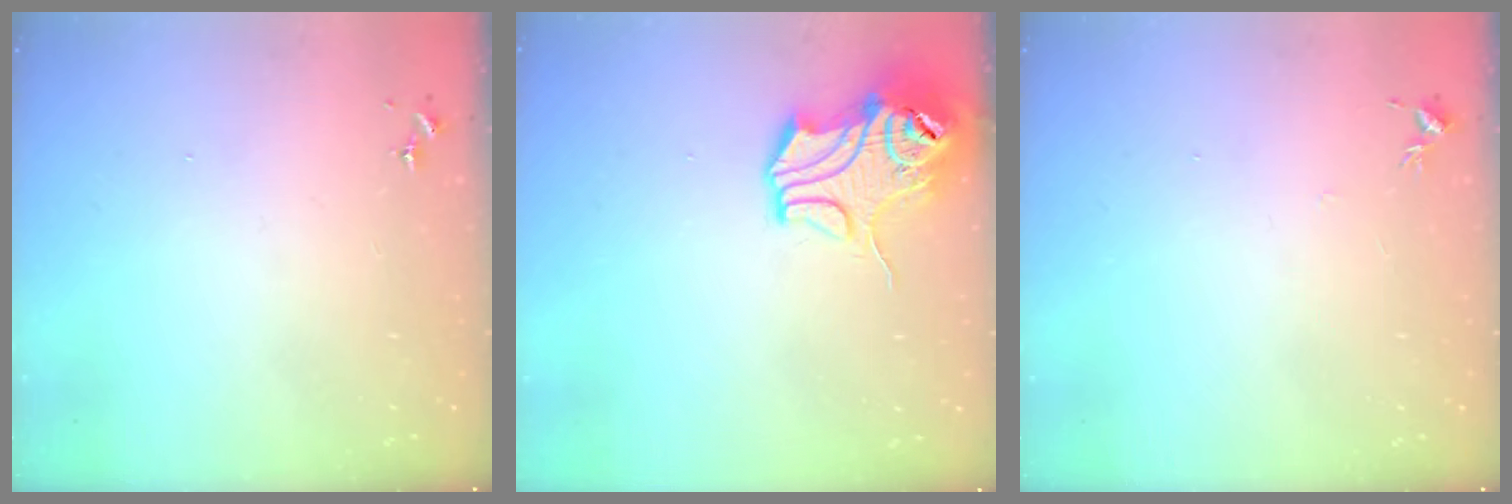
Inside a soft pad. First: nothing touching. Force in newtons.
{"total": 12.8, "press": 12.7, "slide": 1.7}
{"total": 3.9, "press": 3.9, "slide": 0.5}